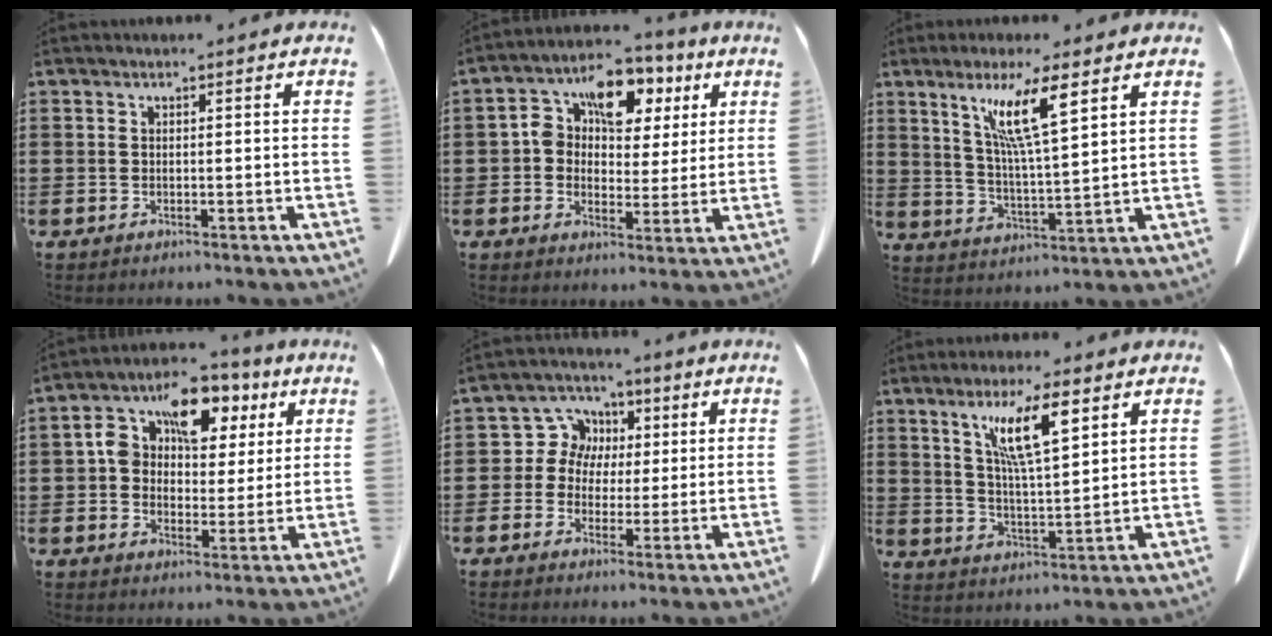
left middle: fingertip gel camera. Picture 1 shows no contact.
{"total": 8.4, "force": [3.4, 5.8, 5.1], "torque": [-0.109, 0.008, 0.057]}
{"total": 9.0, "force": [5.5, 0.7, 7.1], "torque": [-0.144, -0.013, 0.091]}
{"total": 9.9, "force": [4.3, 6.3, 6.3], "torque": [-0.115, 0.004, 0.070]}
{"total": 6.9, "force": [1.3, 6.6, 1.7], "torque": [-0.070, 0.009, 0.022]}
{"total": 9.8, "force": [5.7, 2.1, 7.8], "torque": [-0.156, -0.005, 0.096]}